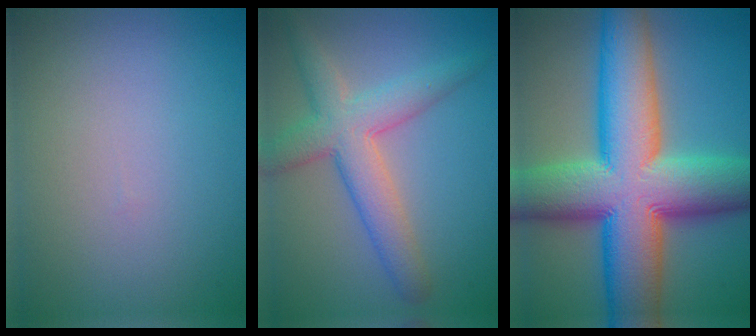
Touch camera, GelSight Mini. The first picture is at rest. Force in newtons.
{"total": 5.4, "press": 5.4, "slide": 0.3}
{"total": 16.5, "press": 16.5, "slide": 0.4}